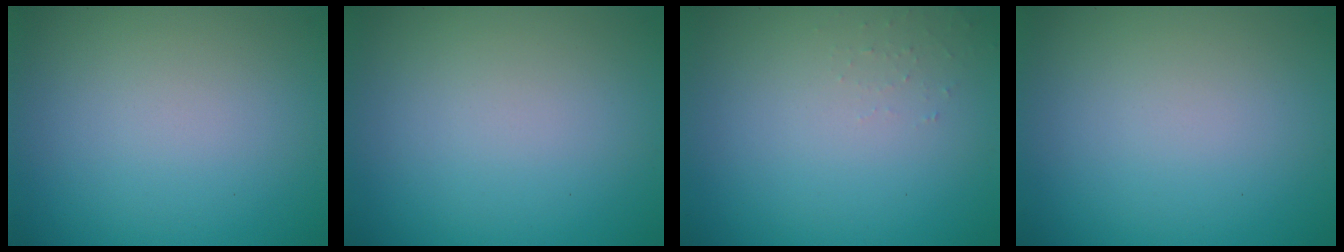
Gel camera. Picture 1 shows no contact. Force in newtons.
{"total": 0.0}
{"total": 0.7, "press": 0.7, "slide": 0.1}
{"total": 0.0}